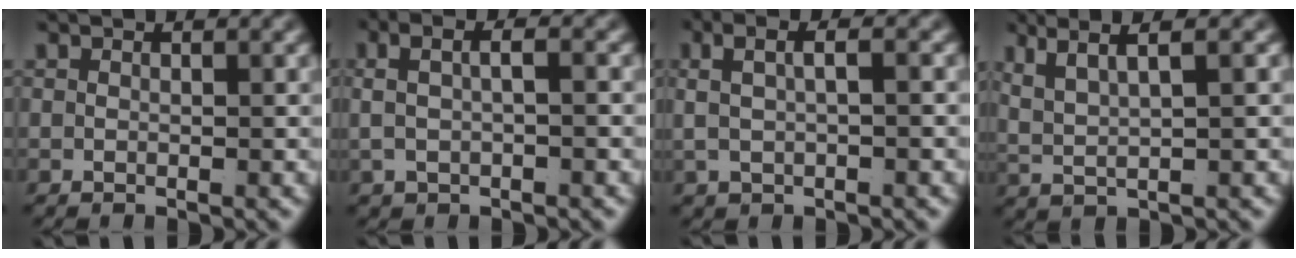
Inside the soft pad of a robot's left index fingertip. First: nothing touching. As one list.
[{"total": 4.0, "force": [0.6, 2.3, 3.2], "torque": [-0.056, 0.013, 0.008]}, {"total": 4.2, "force": [1.0, 2.3, 3.4], "torque": [-0.057, 0.015, 0.015]}, {"total": 5.9, "force": [2.8, 3.1, 4.2], "torque": [-0.077, 0.016, 0.042]}]